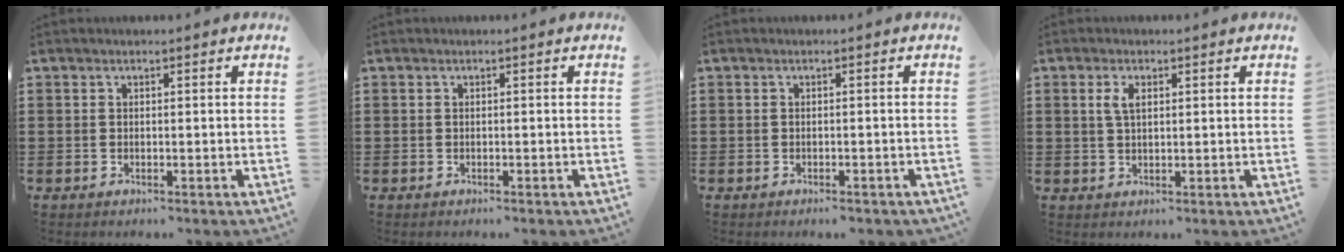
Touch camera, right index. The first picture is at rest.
{"total": 0.0}
{"total": 0.9, "force": [-0.9, 0.2, 0.2], "torque": [-0.008, -0.004, -0.017]}
{"total": 2.9, "force": [0.8, 1.3, 2.5], "torque": [-0.054, 0.008, 0.011]}